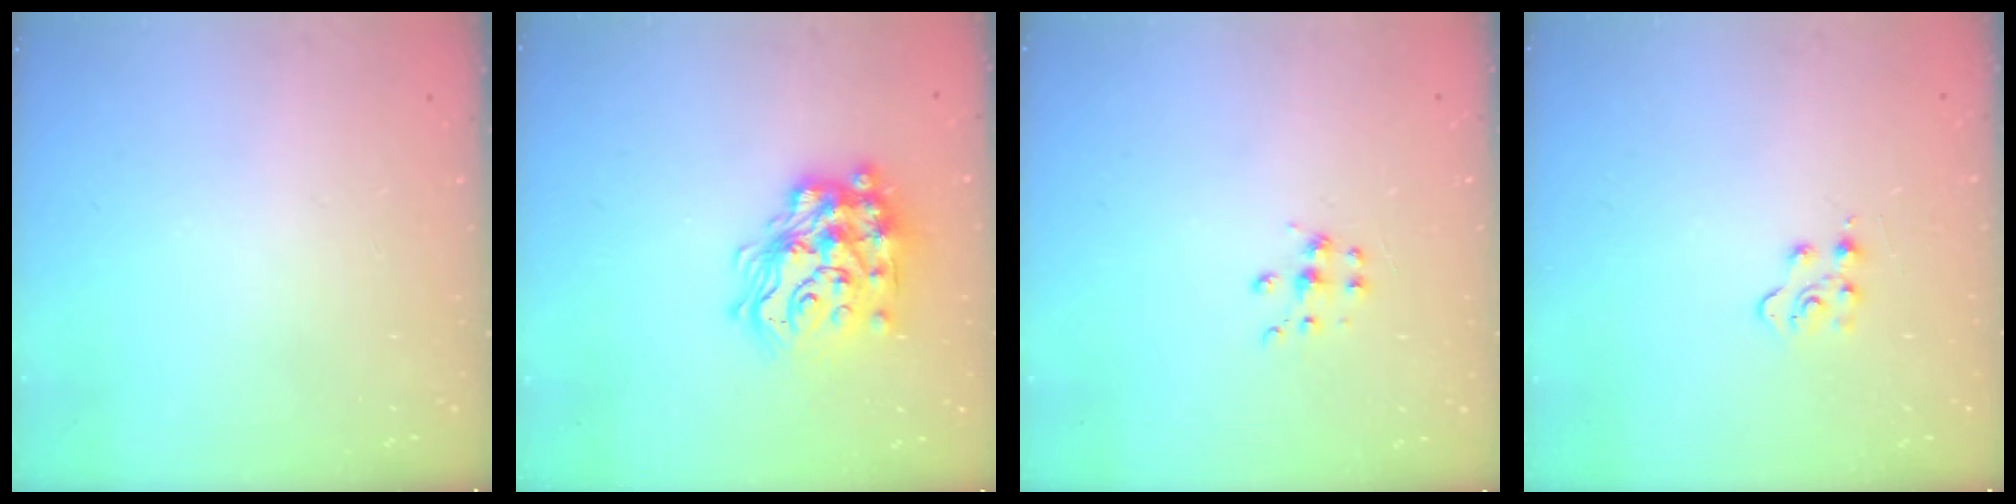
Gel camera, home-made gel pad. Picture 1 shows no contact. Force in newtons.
{"total": 20.2, "press": 20.2, "slide": 1.2}
{"total": 6.3, "press": 6.3, "slide": 0.4}
{"total": 4.0, "press": 4.0, "slide": 0.4}